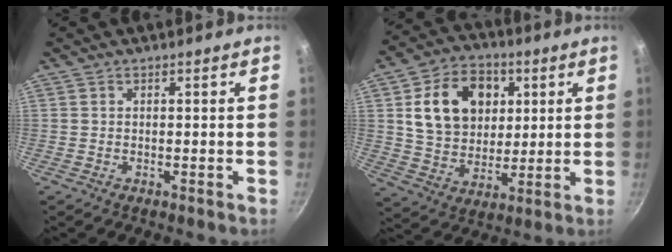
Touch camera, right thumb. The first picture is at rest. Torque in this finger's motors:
{"motor_torque": [1.36, 1.74, 0.64, -0.30, 0.16]}